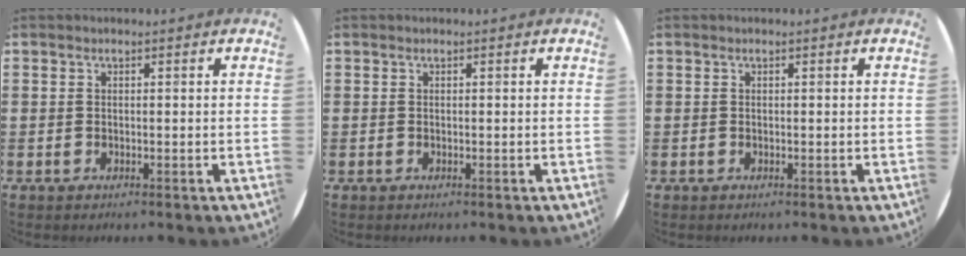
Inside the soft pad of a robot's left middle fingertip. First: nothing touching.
{"total": 0.0}
{"total": 0.0}